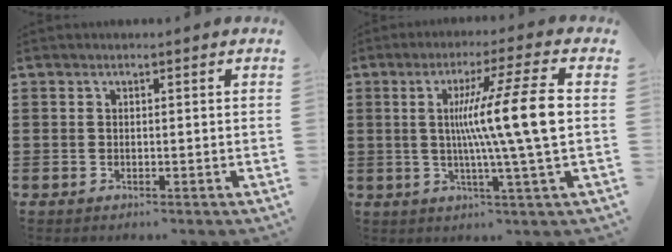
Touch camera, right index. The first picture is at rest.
{"total": 12.7, "force": [0.6, -0.4, 12.7], "torque": [-0.218, -0.003, 0.000]}